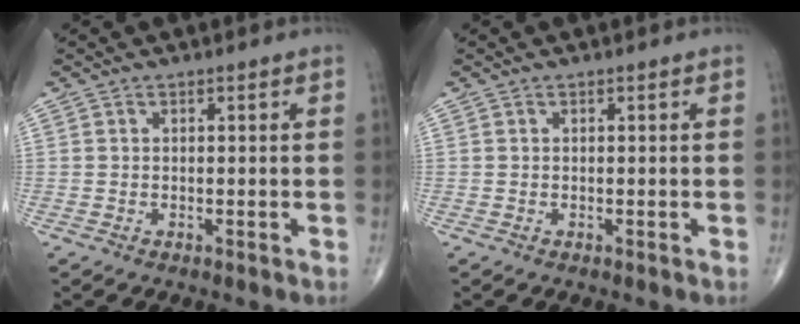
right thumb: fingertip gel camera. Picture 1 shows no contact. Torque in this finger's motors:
{"motor_torque": [0.00, 0.00, -0.01, 0.04, 0.00]}